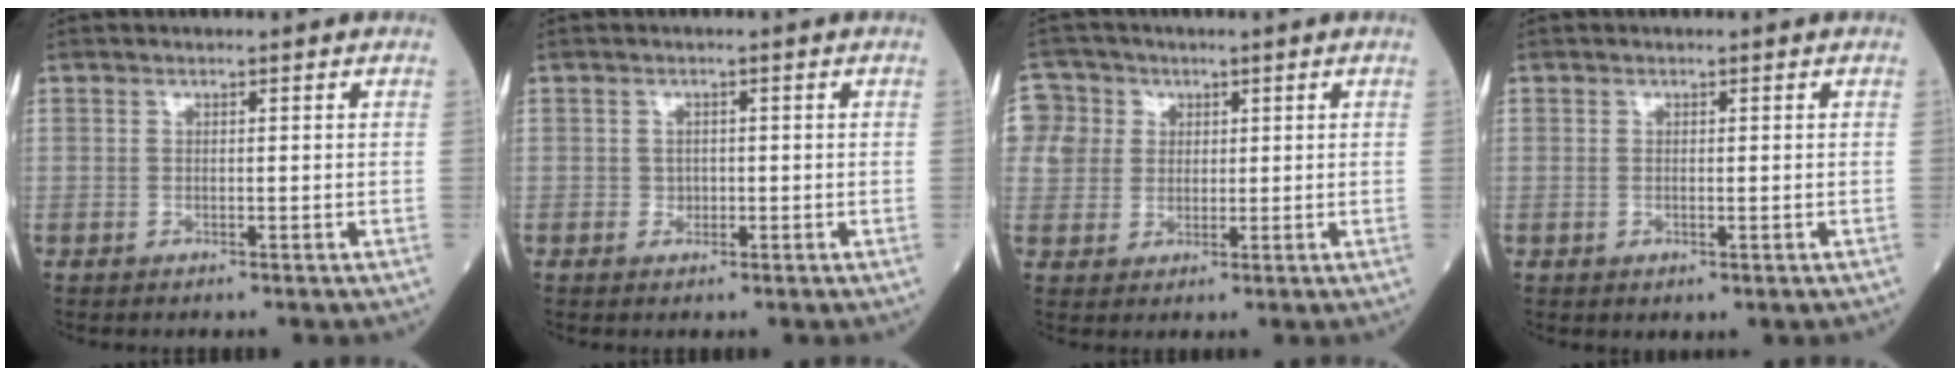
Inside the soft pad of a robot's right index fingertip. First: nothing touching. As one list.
[{"total": 1.1, "force": [-0.3, 1.1, 0.3], "torque": [0.000, 0.004, -0.002]}, {"total": 6.9, "force": [1.9, 6.7, 0.5], "torque": [-0.011, 0.023, 0.041]}, {"total": 0.7, "force": [0.0, 0.6, 0.4], "torque": [-0.010, -0.002, 0.004]}]